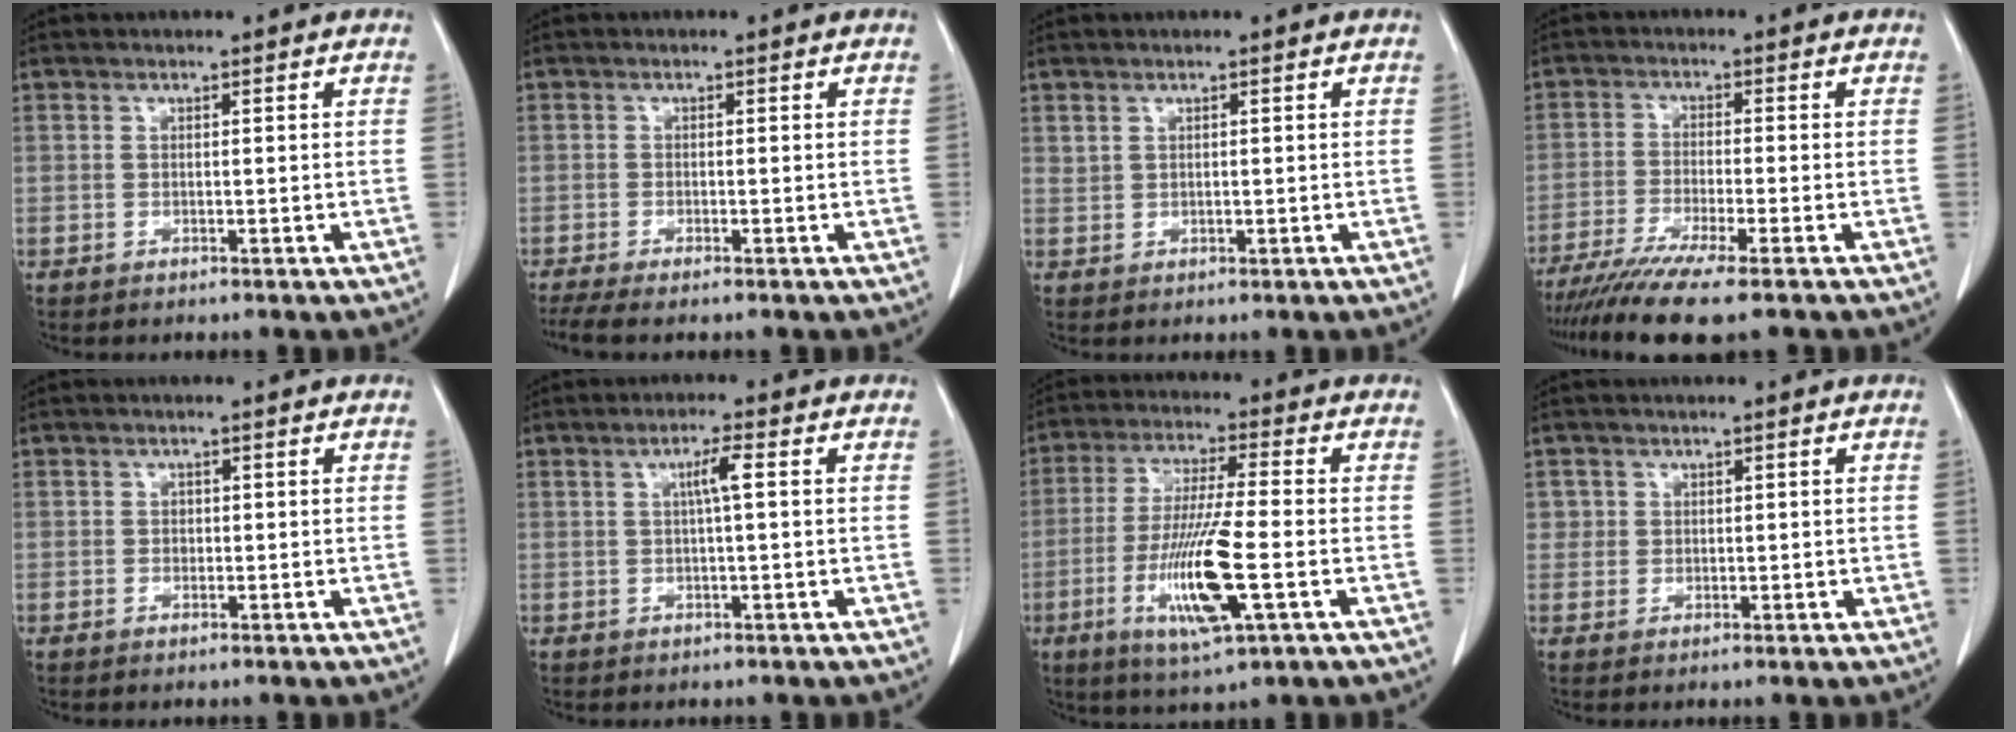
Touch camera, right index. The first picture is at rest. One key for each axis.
{"total": 4.2, "fx": -3.4, "fy": 0.3, "fz": 2.6, "tx": -0.042, "ty": -0.008, "tz": -0.058}
{"total": 0.9, "fx": 0.8, "fy": 0.4, "fz": 0.2, "tx": 0.002, "ty": -0.003, "tz": 0.014}
{"total": 10.0, "fx": -7.7, "fy": -0.5, "fz": 6.3, "tx": -0.101, "ty": -0.024, "tz": -0.125}
{"total": 0.8, "fx": 0.0, "fy": 0.7, "fz": 0.4, "tx": -0.004, "ty": 0.002, "tz": -0.001}
{"total": 2.9, "fx": 0.6, "fy": 0.0, "fz": 2.9, "tx": -0.052, "ty": 0.004, "tz": 0.010}
{"total": 12.8, "fx": -3.7, "fy": 0.8, "fz": 12.2, "tx": -0.244, "ty": -0.020, "tz": -0.069}
{"total": 2.0, "fx": 0.7, "fy": 1.8, "fz": 0.0, "tx": 0.014, "ty": -0.001, "tz": 0.006}